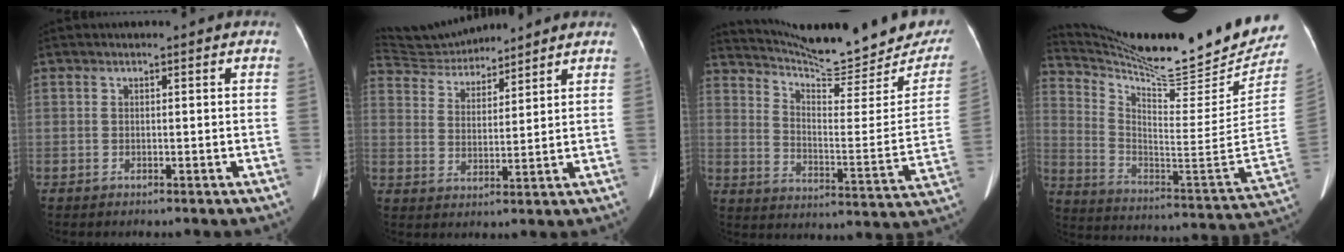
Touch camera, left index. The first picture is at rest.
{"total": 10.6, "force": [10.2, 2.1, 1.7], "torque": [-0.037, 0.029, 0.191]}
{"total": 23.6, "force": [21.7, 3.6, 8.7], "torque": [-0.133, -0.072, 0.287]}
{"total": 26.5, "force": [23.9, 1.0, 11.3], "torque": [-0.205, -0.094, 0.351]}